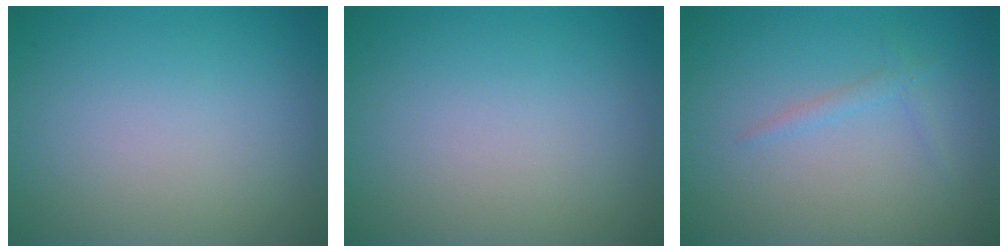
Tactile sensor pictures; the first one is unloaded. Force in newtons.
{"total": 0.0}
{"total": 0.9, "press": 0.9, "slide": 0.1}